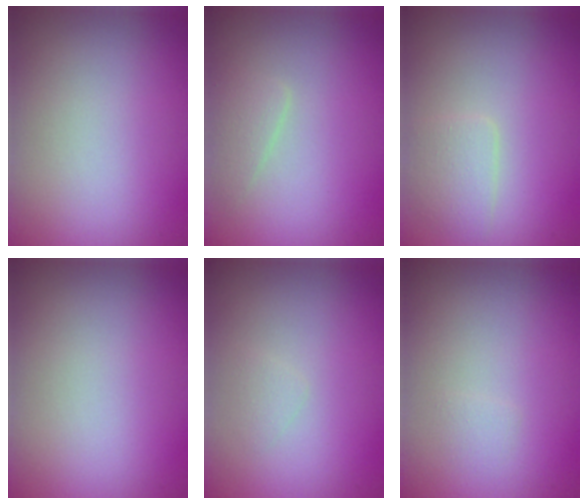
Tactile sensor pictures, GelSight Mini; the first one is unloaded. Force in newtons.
{"total": 1.3, "press": 1.3, "slide": 0.1}
{"total": 2.0, "press": 2.0, "slide": 0.1}
{"total": 0.0}
{"total": 0.7, "press": 0.7, "slide": 0.1}
{"total": 0.6, "press": 0.6, "slide": 0.1}